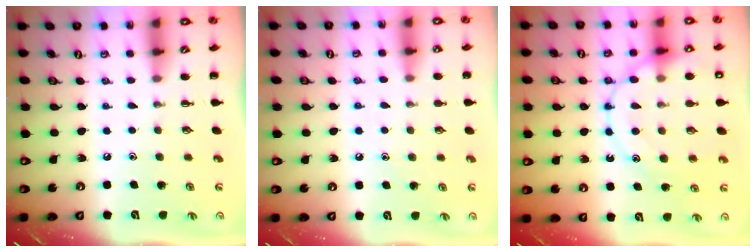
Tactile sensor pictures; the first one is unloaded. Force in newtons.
{"total": 6.8, "press": 6.5, "slide": 2.0}
{"total": 18.7, "press": 18.6, "slide": 1.9}